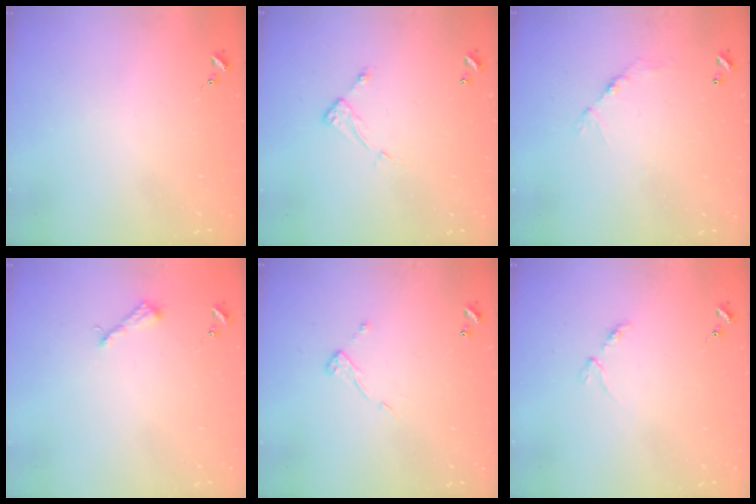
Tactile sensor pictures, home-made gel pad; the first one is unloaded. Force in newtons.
{"total": 4.9, "press": 4.8, "slide": 0.3}
{"total": 6.7, "press": 6.7, "slide": 0.5}
{"total": 4.2, "press": 4.1, "slide": 0.6}
{"total": 7.0, "press": 7.0, "slide": 0.4}
{"total": 3.4, "press": 3.4, "slide": 0.5}